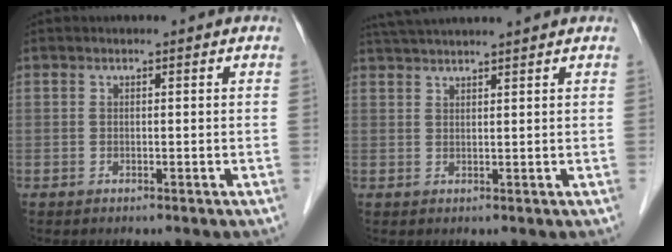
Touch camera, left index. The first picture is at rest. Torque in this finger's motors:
{"motor_torque": [-0.12, -0.45, 0.47, 0.13]}